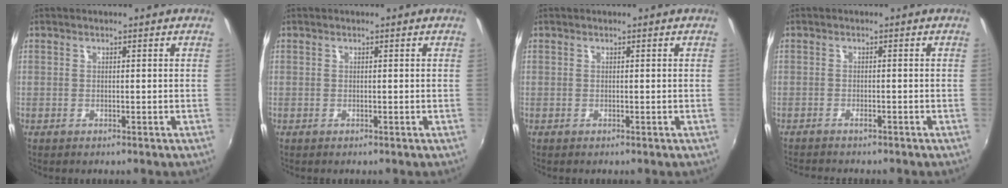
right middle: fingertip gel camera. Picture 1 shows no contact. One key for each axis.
{"total": 0.0}
{"total": 0.0}
{"total": 3.1, "fx": -2.7, "fy": 0.5, "fz": 1.2, "tx": -0.034, "ty": -0.009, "tz": -0.047}